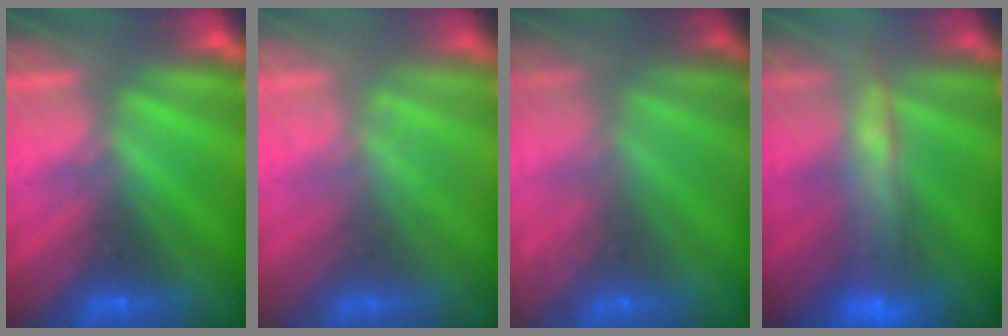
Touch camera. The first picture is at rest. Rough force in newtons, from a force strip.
{"total": 1.7}
{"total": 7.1}
{"total": 9.8}